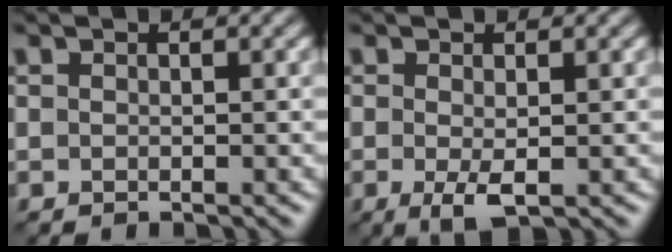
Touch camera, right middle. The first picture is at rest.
{"total": 2.4, "force": [-0.7, 0.9, 2.1], "torque": [-0.047, -0.005, -0.007]}